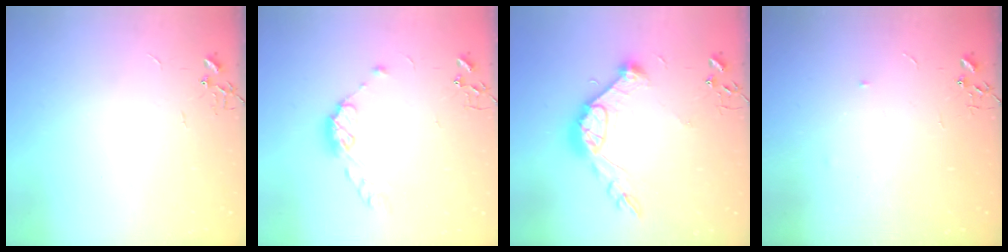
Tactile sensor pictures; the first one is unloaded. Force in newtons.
{"total": 9.5, "press": 9.5, "slide": 0.7}
{"total": 16.0, "press": 15.9, "slide": 1.4}
{"total": 2.8, "press": 2.8, "slide": 0.4}